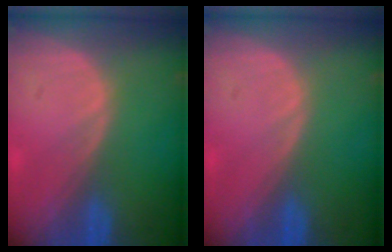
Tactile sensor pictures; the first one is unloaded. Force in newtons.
{"total": 0.0}